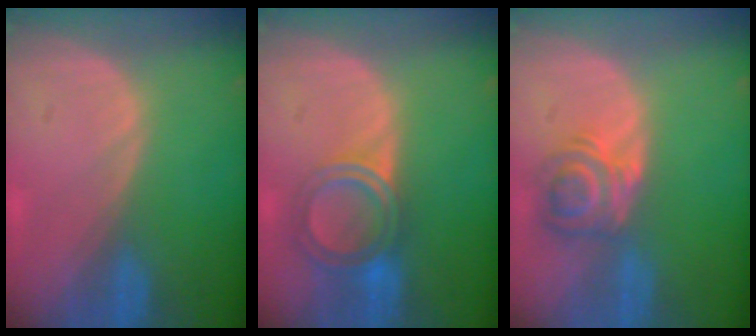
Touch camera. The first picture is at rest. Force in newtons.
{"total": 6.1, "press": 5.3, "slide": 3.1}
{"total": 5.6, "press": 5.2, "slide": 2.2}